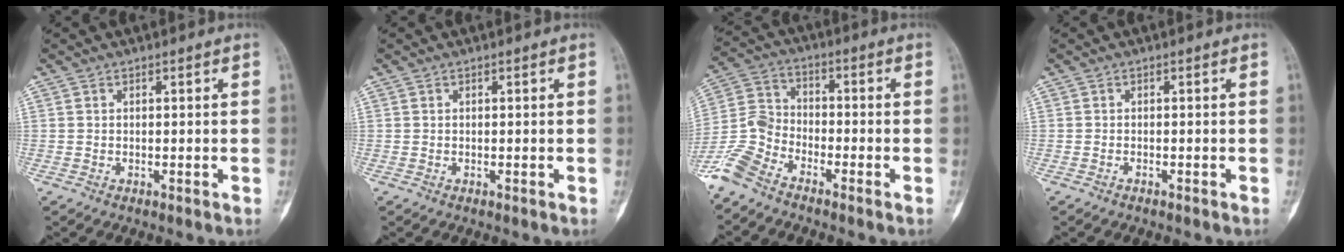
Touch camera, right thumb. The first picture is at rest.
{"total": 0.0}
{"total": 8.8, "force": [-6.9, 3.9, 3.9], "torque": [-0.088, 0.030, -0.152]}
{"total": 0.6, "force": [-0.5, 0.1, 0.3], "torque": [-0.012, 0.003, -0.006]}